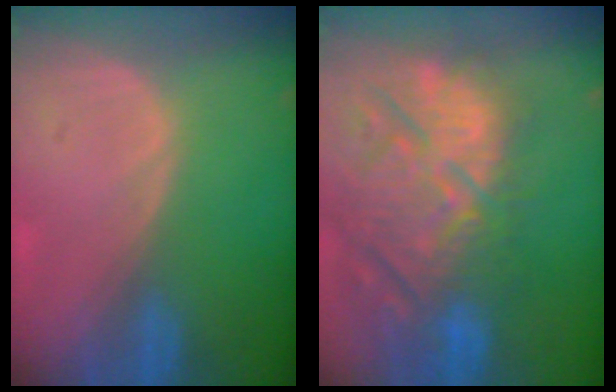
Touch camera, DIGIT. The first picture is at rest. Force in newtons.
{"total": 14.9, "press": 12.8, "slide": 7.7}